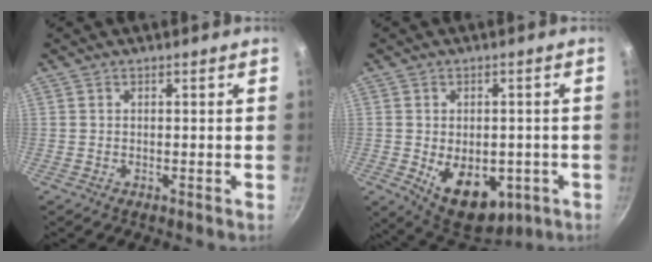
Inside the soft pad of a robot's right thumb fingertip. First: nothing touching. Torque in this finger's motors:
{"motor_torque": [-0.13, 0.68, -0.04, 0.11, 0.10]}